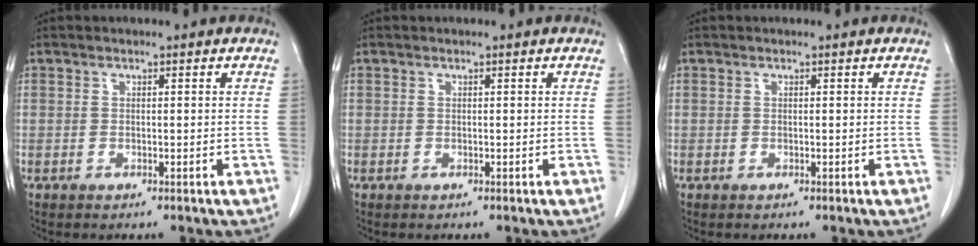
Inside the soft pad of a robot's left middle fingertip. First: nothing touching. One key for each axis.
{"total": 0.0}
{"total": 0.0}